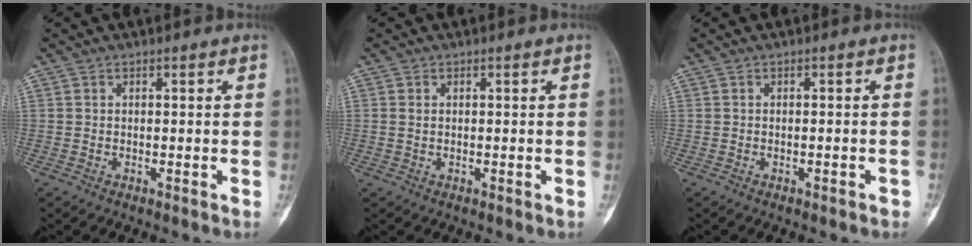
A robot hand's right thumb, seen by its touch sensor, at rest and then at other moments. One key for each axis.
{"total": 1.1, "fx": 0.2, "fy": 0.8, "fz": 0.8, "tx": -0.017, "ty": 0.003, "tz": 0.008}
{"total": 1.6, "fx": -1.1, "fy": 0.5, "fz": 1.1, "tx": -0.019, "ty": 0.006, "tz": -0.008}